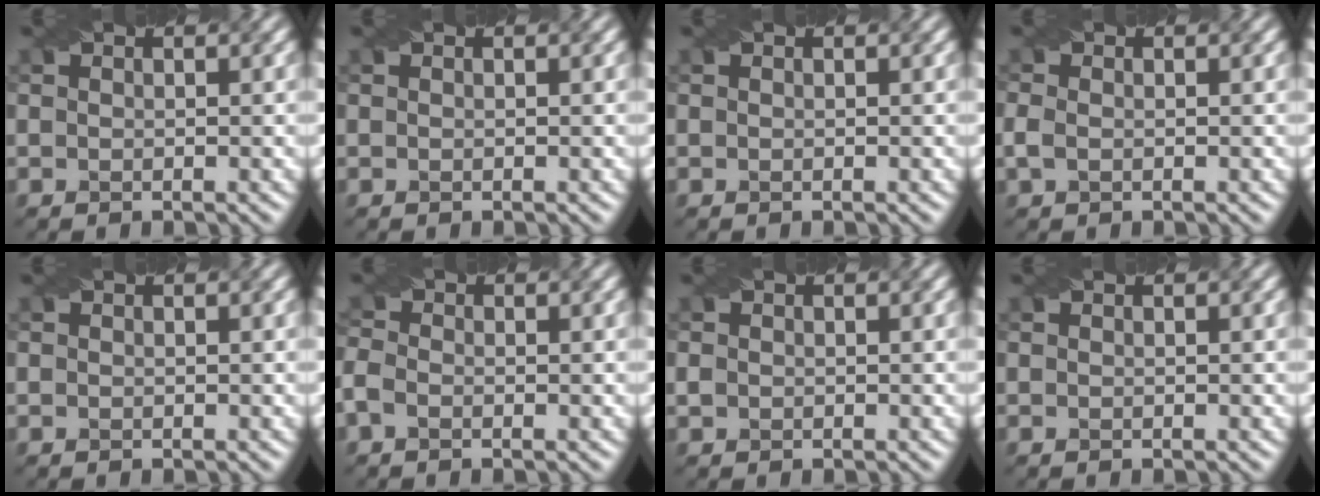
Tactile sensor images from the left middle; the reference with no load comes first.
{"total": 0.0}
{"total": 0.0}
{"total": 1.4, "force": [-0.3, 1.0, 0.8], "torque": [-0.021, 0.000, -0.007]}
{"total": 0.0}
{"total": 1.6, "force": [-0.8, 1.1, 0.9], "torque": [-0.020, 0.003, -0.023]}
{"total": 0.8, "force": [0.0, 0.7, 0.2], "torque": [-0.002, 0.000, -0.002]}
{"total": 0.0}